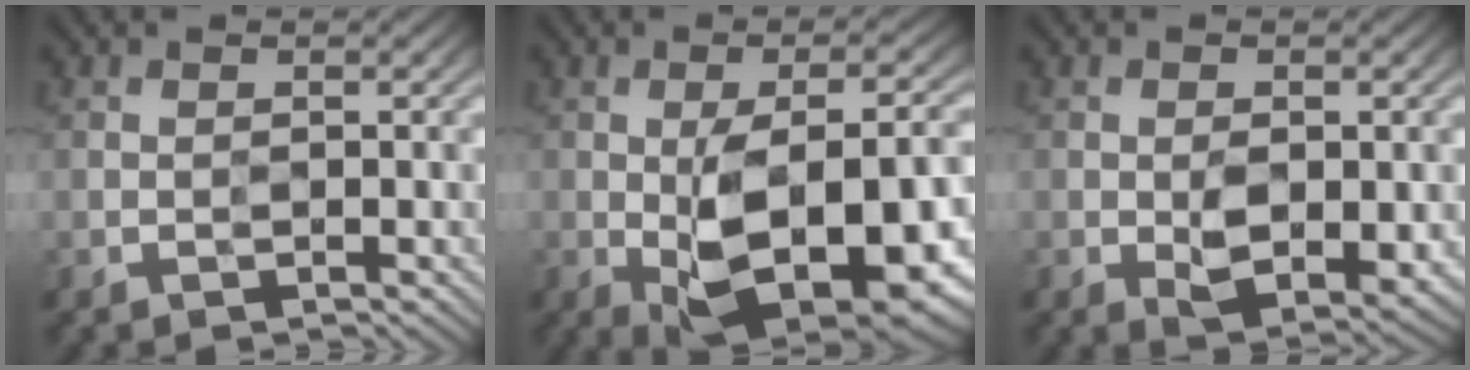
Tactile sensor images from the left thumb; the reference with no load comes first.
{"total": 13.9, "force": [-3.8, 6.4, 11.8], "torque": [-0.190, -0.016, -0.047]}
{"total": 4.4, "force": [-1.0, 2.4, 3.5], "torque": [-0.057, -0.013, -0.007]}